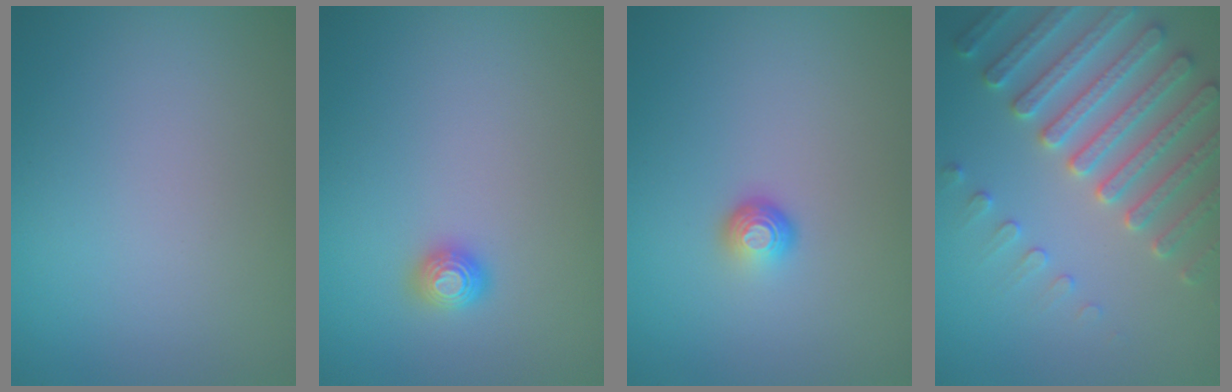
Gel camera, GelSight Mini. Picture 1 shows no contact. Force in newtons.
{"total": 1.1, "press": 1.1, "slide": 0.2}
{"total": 1.6, "press": 1.0, "slide": 1.2}
{"total": 6.7, "press": 6.5, "slide": 1.6}